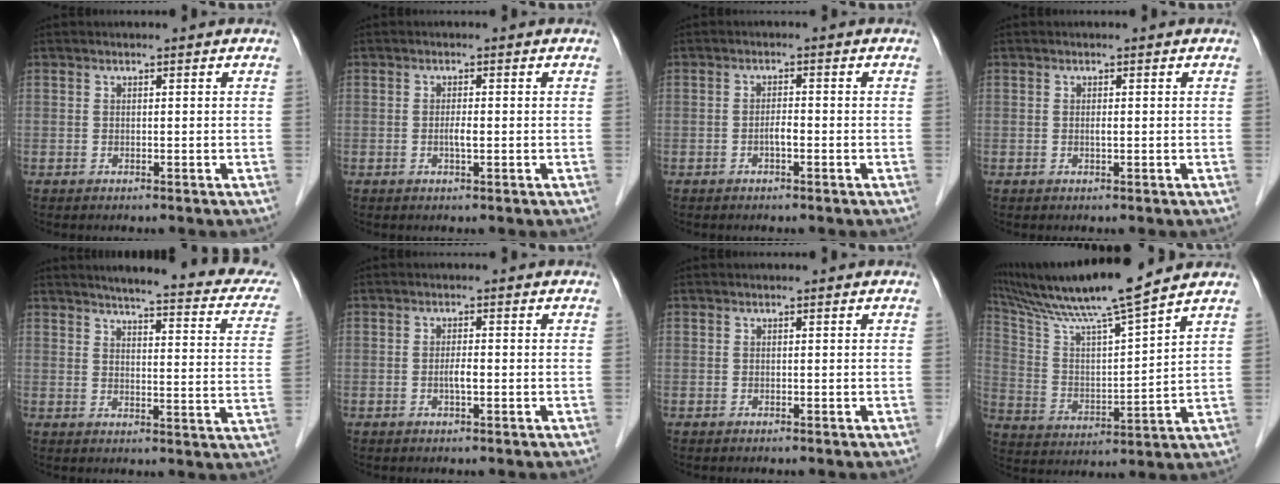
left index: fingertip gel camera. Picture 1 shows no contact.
{"total": 1.4, "force": [-0.2, 0.2, 1.4], "torque": [-0.028, -0.001, -0.004]}
{"total": 1.5, "force": [-0.7, 0.3, 1.4], "torque": [-0.023, 0.003, -0.013]}
{"total": 0.5, "force": [0.0, 0.0, 0.5], "torque": [-0.011, -0.001, -0.001]}
{"total": 20.3, "force": [17.6, 2.6, 9.6], "torque": [-0.107, -0.031, 0.192]}
{"total": 1.7, "force": [-0.4, 0.3, 1.6], "torque": [-0.032, 0.001, -0.008]}
{"total": 0.0}
{"total": 16.0, "force": [13.5, -1.2, 8.5], "torque": [-0.161, 0.012, 0.238]}